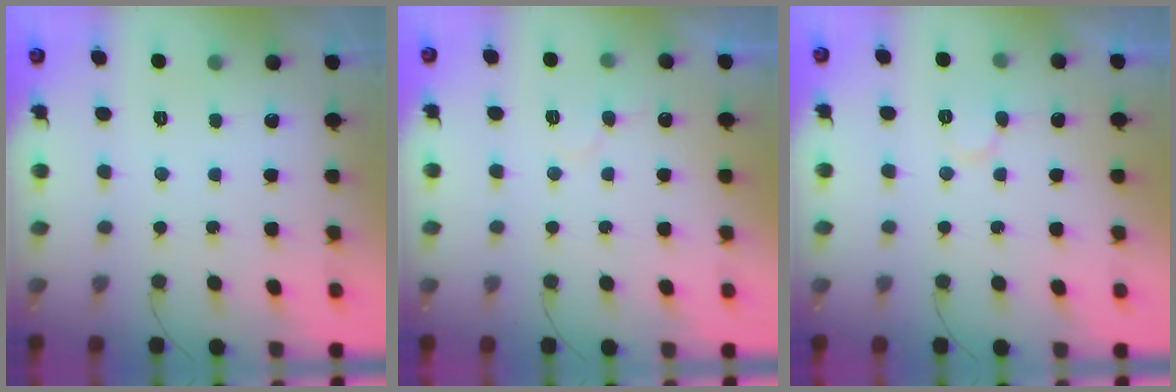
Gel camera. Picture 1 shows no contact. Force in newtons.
{"total": 5.4, "press": 5.3, "slide": 0.4}
{"total": 7.7, "press": 7.7, "slide": 0.7}